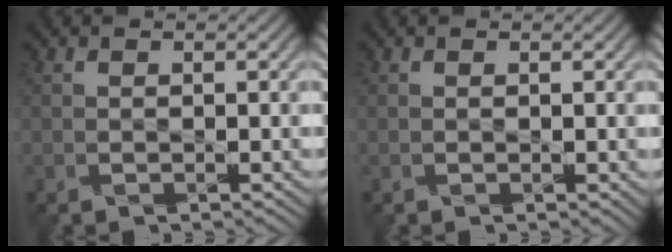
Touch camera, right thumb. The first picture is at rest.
{"total": 0.5, "force": [0.2, 0.4, 0.4], "torque": [-0.008, -0.001, 0.001]}